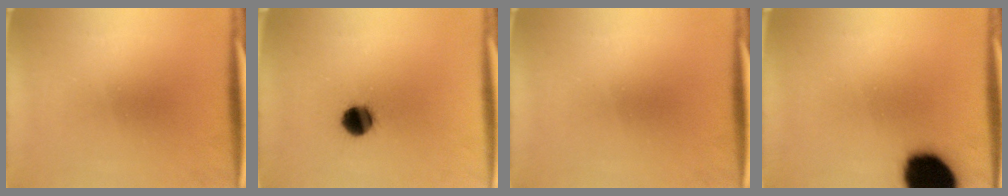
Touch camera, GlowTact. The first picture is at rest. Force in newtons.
{"total": 7.1}
{"total": 0.0}
{"total": 19.7}